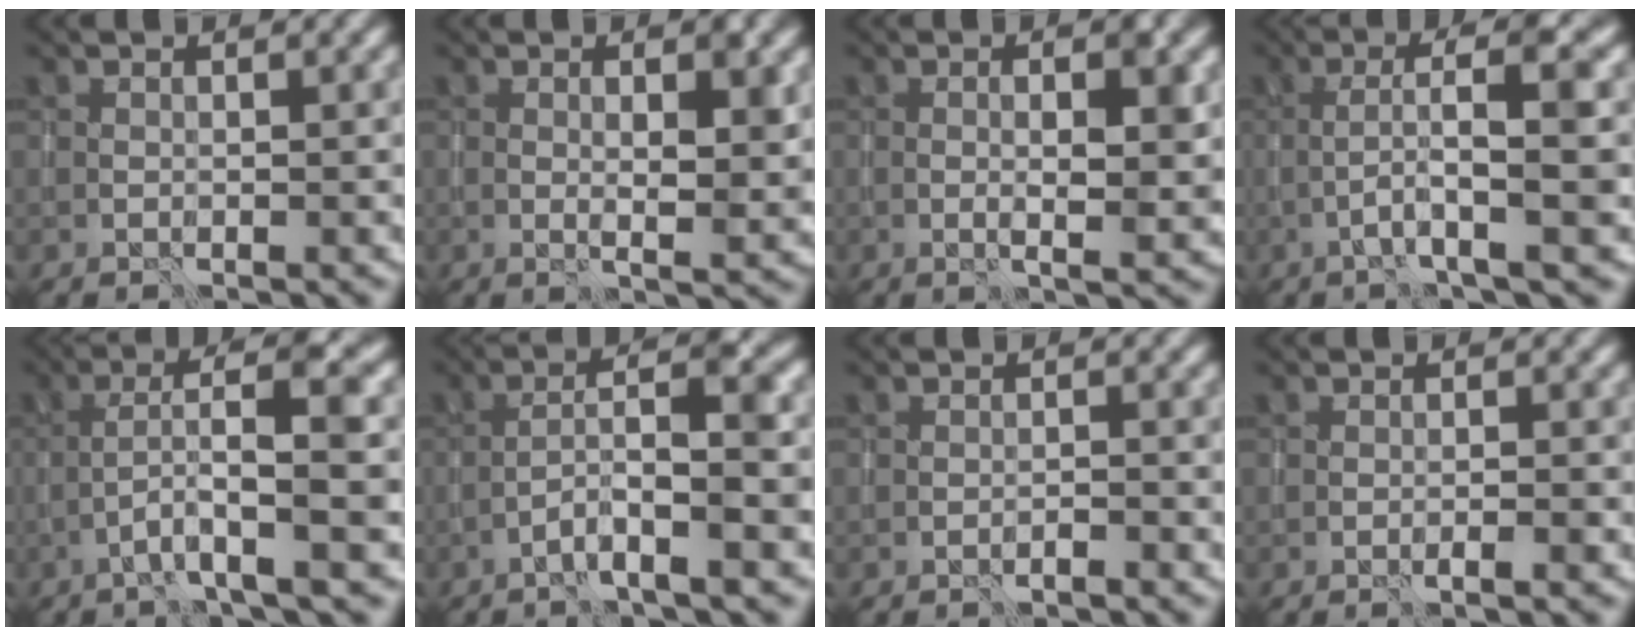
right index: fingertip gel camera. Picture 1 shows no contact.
{"total": 3.9, "force": [0.6, 0.9, 3.7], "torque": [-0.054, -0.002, 0.012]}
{"total": 4.2, "force": [0.3, 0.9, 4.1], "torque": [-0.059, 0.001, 0.001]}
{"total": 5.0, "force": [-0.6, 0.4, 5.0], "torque": [-0.085, 0.022, -0.015]}
{"total": 6.0, "force": [-0.9, 0.6, 5.9], "torque": [-0.096, 0.022, -0.023]}
{"total": 5.5, "force": [-2.0, 0.5, 5.1], "torque": [-0.084, 0.021, -0.043]}
{"total": 0.7, "force": [-0.6, 0.0, 0.2], "torque": [-0.002, 0.003, -0.013]}
{"total": 0.7, "force": [-0.4, 0.1, 0.6], "torque": [-0.006, 0.001, -0.011]}